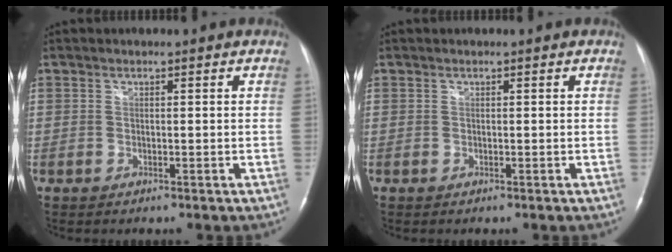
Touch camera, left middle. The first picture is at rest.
{"total": 0.0}